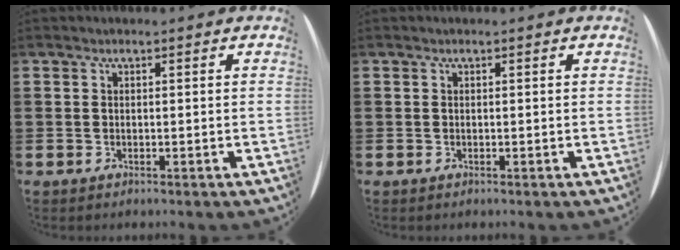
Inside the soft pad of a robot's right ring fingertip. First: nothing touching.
{"total": 0.0}